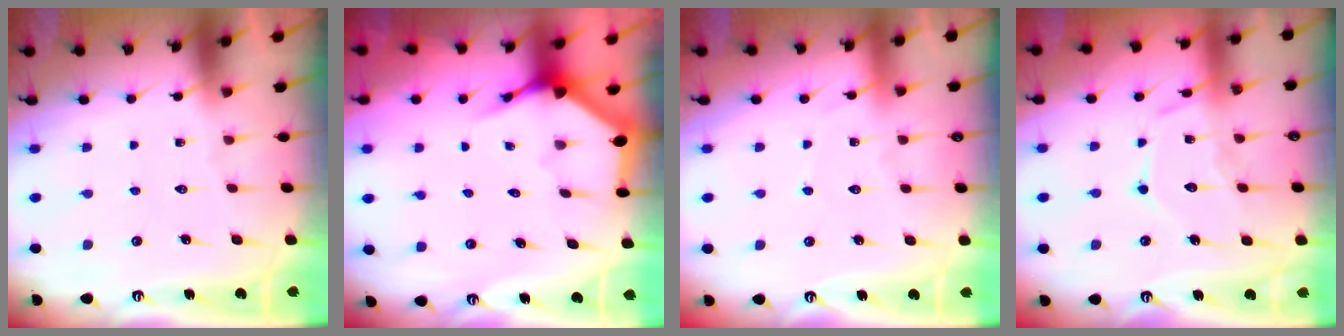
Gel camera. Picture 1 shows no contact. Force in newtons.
{"total": 3.7, "press": 3.7, "slide": 0.4}
{"total": 2.9, "press": 2.8, "slide": 0.4}
{"total": 12.9, "press": 12.9, "slide": 1.0}